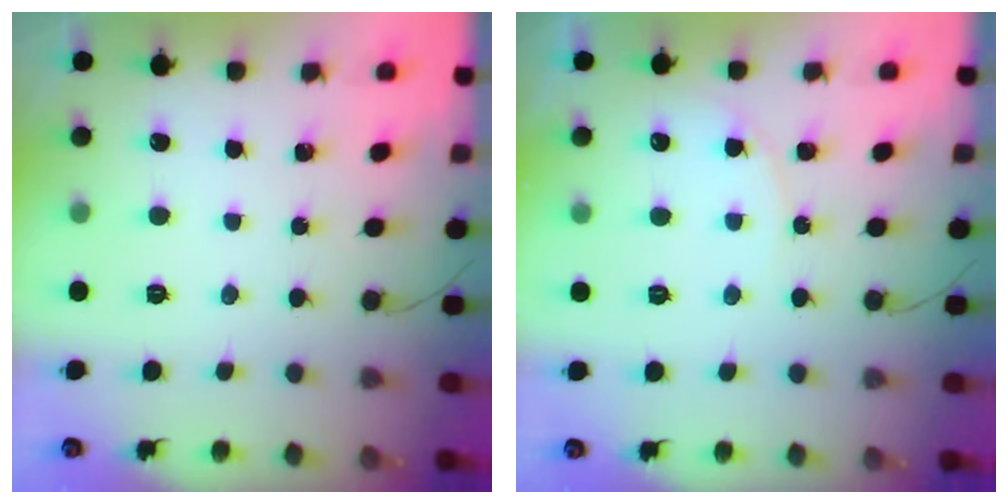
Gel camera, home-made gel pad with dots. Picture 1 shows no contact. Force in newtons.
{"total": 5.1, "press": 5.1, "slide": 0.3}